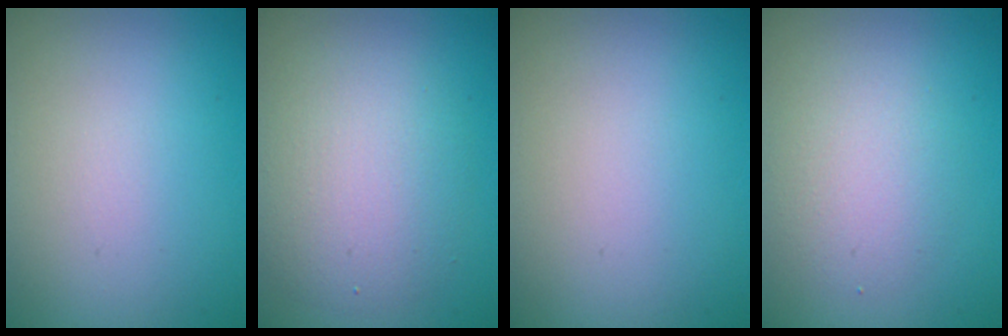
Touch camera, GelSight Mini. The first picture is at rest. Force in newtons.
{"total": 4.8, "press": 4.8, "slide": 0.3}
{"total": 0.0}
{"total": 2.8, "press": 2.8, "slide": 0.2}